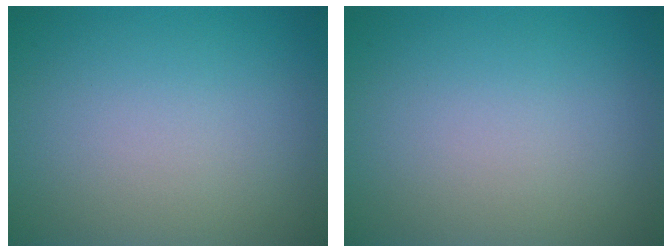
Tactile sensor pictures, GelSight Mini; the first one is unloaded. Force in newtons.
{"total": 0.0}